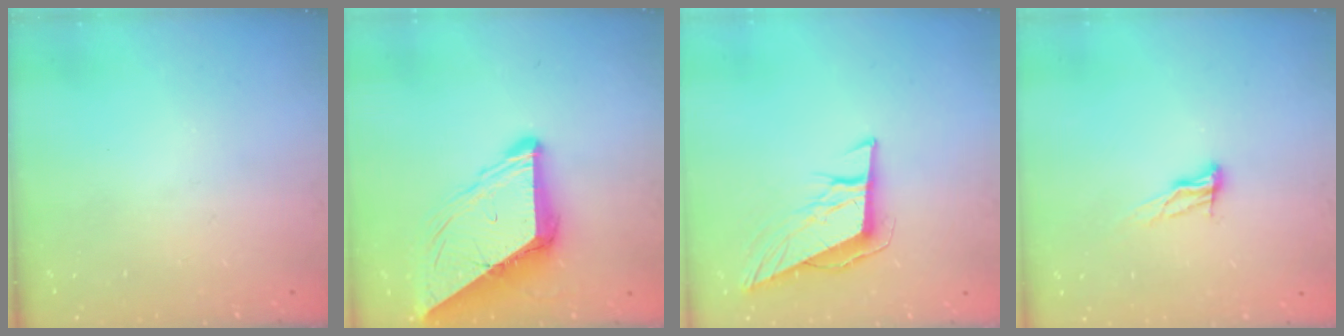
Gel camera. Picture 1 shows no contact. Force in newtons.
{"total": 11.4, "press": 11.3, "slide": 1.3}
{"total": 10.2, "press": 9.6, "slide": 3.5}
{"total": 8.7, "press": 8.4, "slide": 2.4}